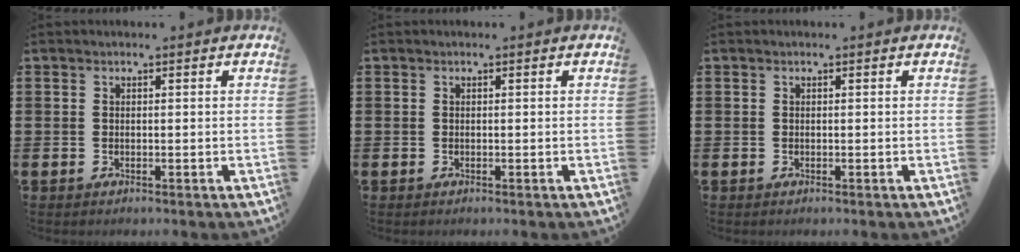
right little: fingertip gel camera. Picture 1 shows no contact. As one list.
[{"total": 0.0}, {"total": 0.0}]